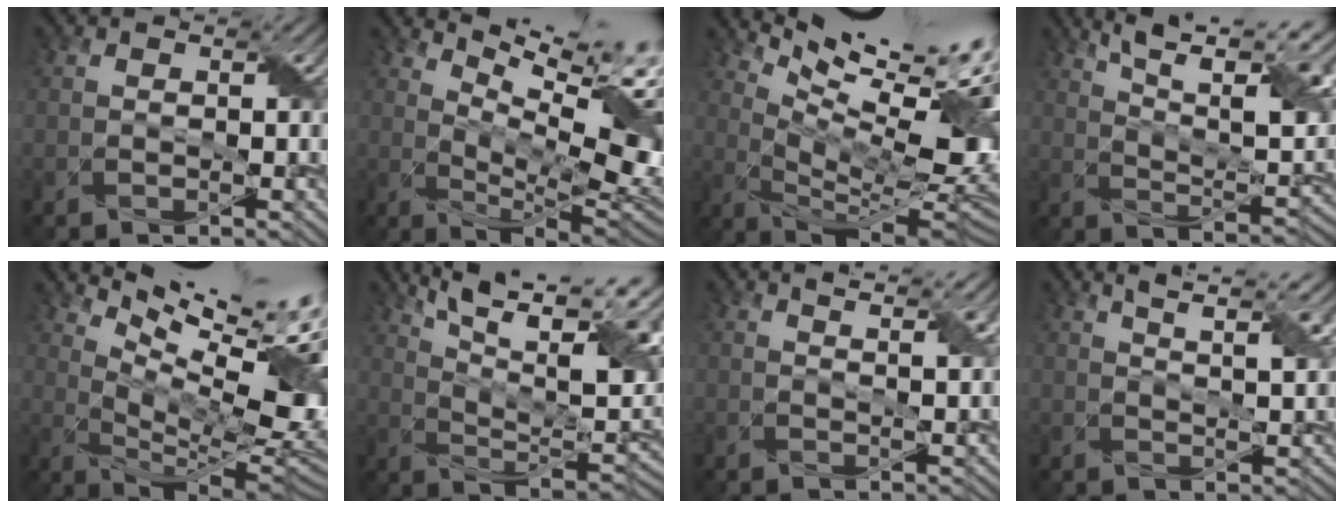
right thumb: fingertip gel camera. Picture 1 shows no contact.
{"total": 13.5, "force": [6.2, 3.5, 11.5], "torque": [-0.204, 0.004, 0.103]}
{"total": 17.1, "force": [9.1, 4.3, 13.9], "torque": [-0.200, 0.011, 0.140]}
{"total": 15.2, "force": [8.5, 4.4, 11.8], "torque": [-0.196, 0.020, 0.129]}
{"total": 15.6, "force": [8.9, 3.7, 12.2], "torque": [-0.203, 0.000, 0.136]}
{"total": 16.0, "force": [7.8, 5.0, 13.0], "torque": [-0.212, 0.019, 0.126]}
{"total": 4.5, "force": [3.2, 1.2, 2.9], "torque": [-0.035, 0.005, 0.033]}
{"total": 9.3, "force": [6.4, 2.3, 6.4], "torque": [-0.093, 0.024, 0.070]}